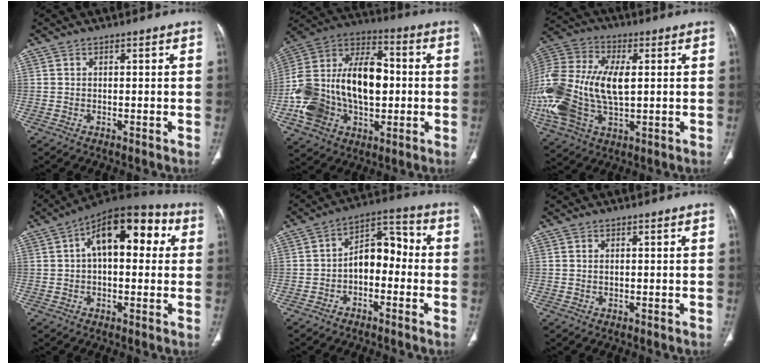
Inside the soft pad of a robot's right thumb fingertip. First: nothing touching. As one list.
[{"total": 25.8, "force": [-1.8, 16.8, 19.5], "torque": [-0.354, 0.031, -0.021]}, {"total": 25.1, "force": [0.2, 14.3, 20.6], "torque": [-0.497, 0.004, 0.012]}, {"total": 16.1, "force": [3.8, 8.4, 13.1], "torque": [-0.158, 0.035, 0.047]}, {"total": 8.8, "force": [-1.8, 5.6, 6.6], "torque": [-0.073, 0.045, -0.044]}, {"total": 0.5, "force": [0.1, 0.3, 0.4], "torque": [-0.012, 0.002, 0.004]}]